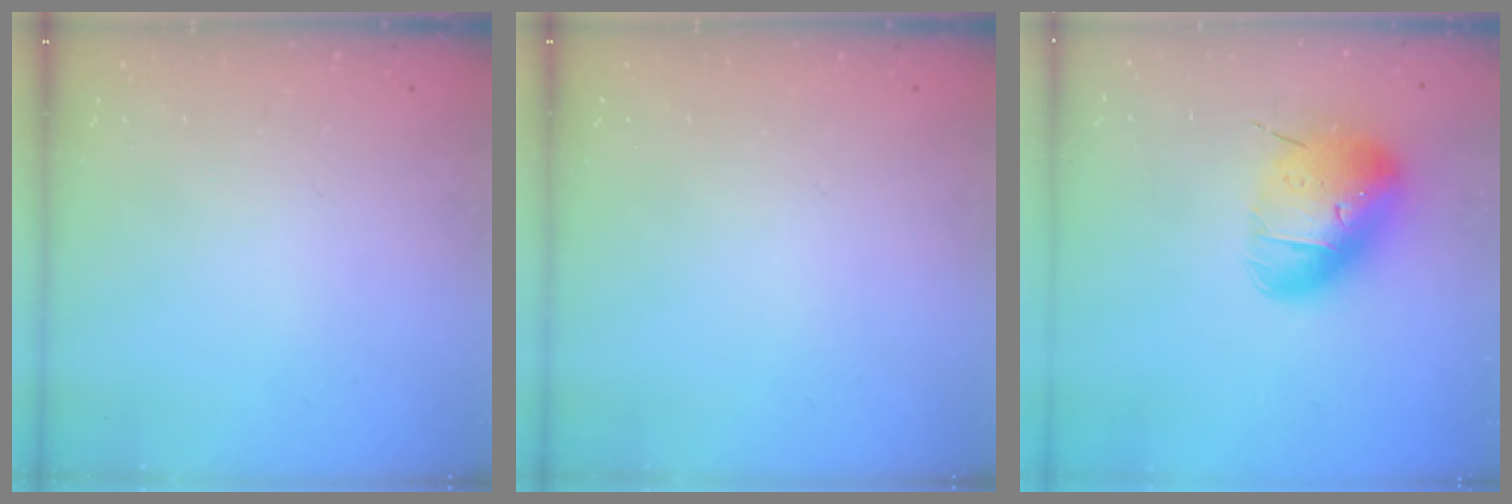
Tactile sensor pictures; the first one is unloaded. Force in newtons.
{"total": 0.0}
{"total": 16.6, "press": 16.5, "slide": 2.5}